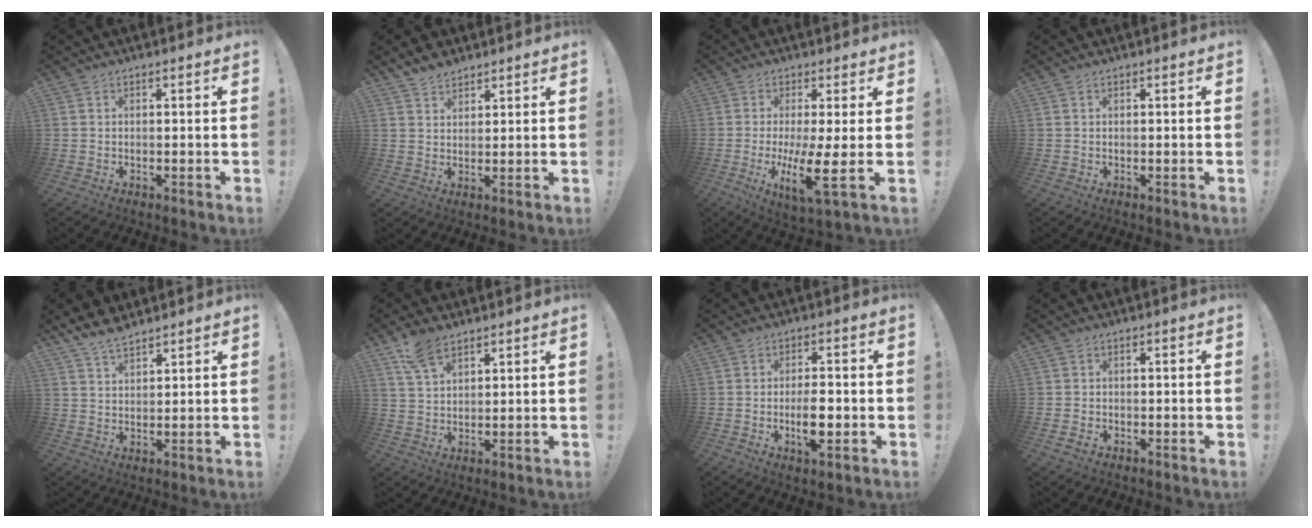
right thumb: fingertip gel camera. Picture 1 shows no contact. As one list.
[{"total": 4.7, "force": [4.1, 2.0, 1.1], "torque": [-0.017, -0.022, 0.076]}, {"total": 10.5, "force": [-1.2, 1.3, 10.4], "torque": [-0.178, -0.022, -0.020]}, {"total": 0.0}, {"total": 6.3, "force": [5.3, 2.2, 2.6], "torque": [-0.047, -0.028, 0.100]}, {"total": 7.9, "force": [5.4, 3.7, 4.3], "torque": [-0.080, -0.019, 0.104]}, {"total": 7.7, "force": [-1.8, 2.8, 6.9], "torque": [-0.115, -0.004, -0.034]}, {"total": 1.8, "force": [-0.8, 1.4, 0.8], "torque": [-0.011, 0.007, -0.014]}]